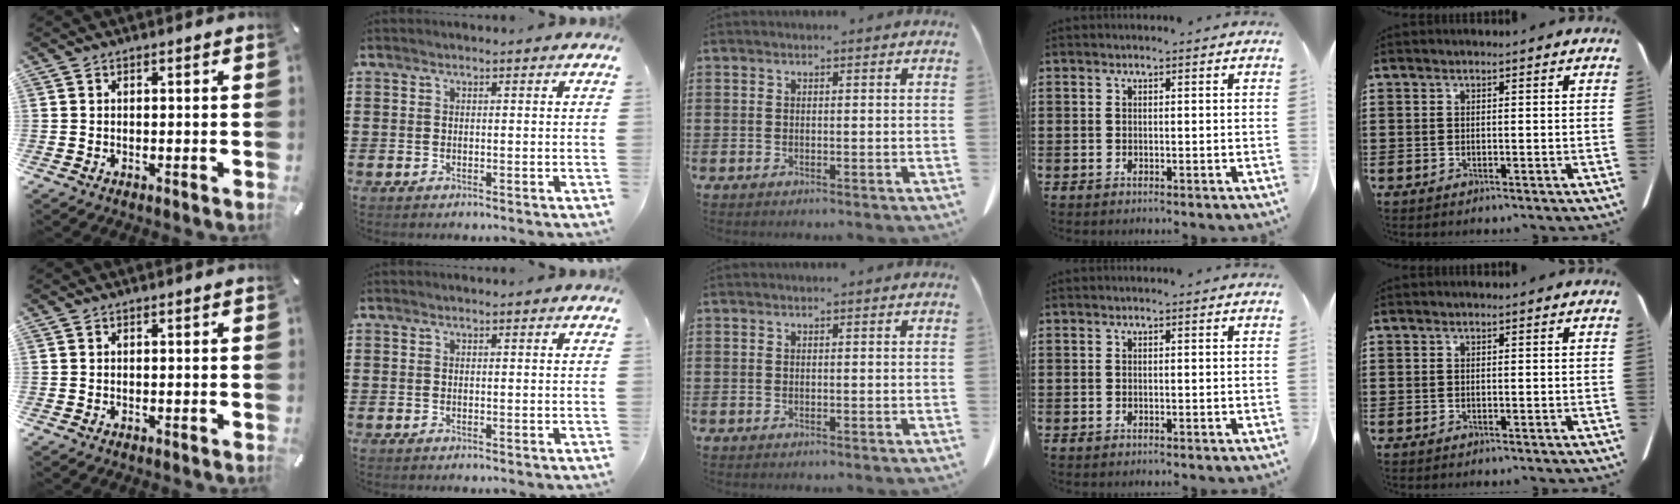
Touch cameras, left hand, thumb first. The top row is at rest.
{}